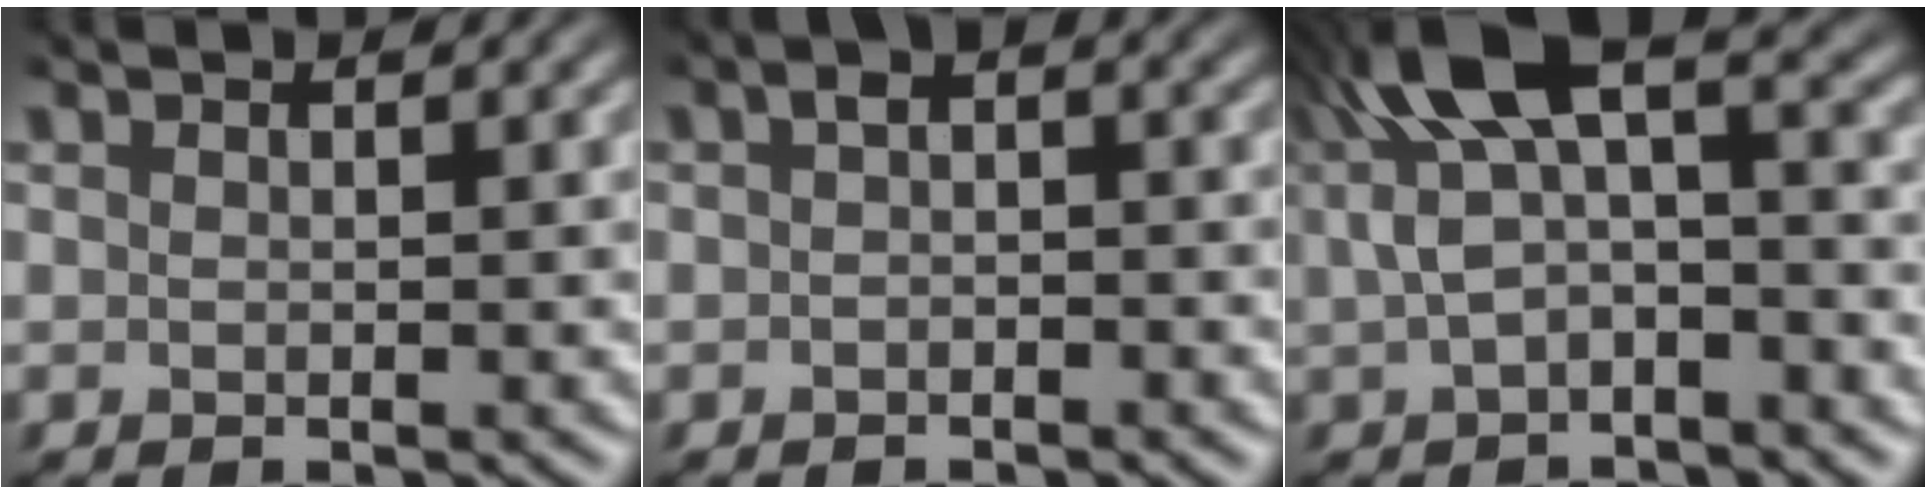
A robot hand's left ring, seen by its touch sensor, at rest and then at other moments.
{"total": 1.9, "force": [-0.5, 1.2, 1.5], "torque": [-0.029, 0.007, -0.006]}
{"total": 8.6, "force": [1.6, 4.4, 7.2], "torque": [-0.165, 0.016, 0.029]}